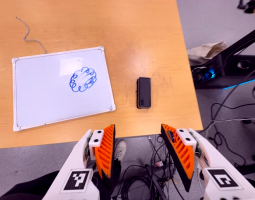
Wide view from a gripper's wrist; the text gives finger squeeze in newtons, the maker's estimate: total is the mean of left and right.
{"total": 0.0}